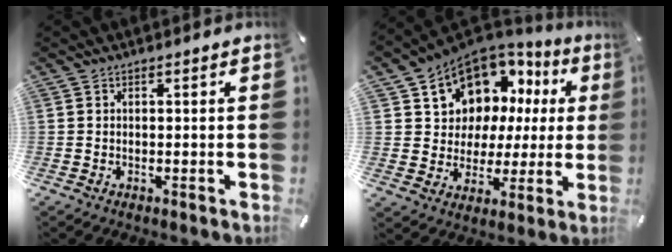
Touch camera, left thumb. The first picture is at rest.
{"total": 11.2, "force": [6.8, 8.7, 1.9], "torque": [-0.055, -0.066, 0.133]}